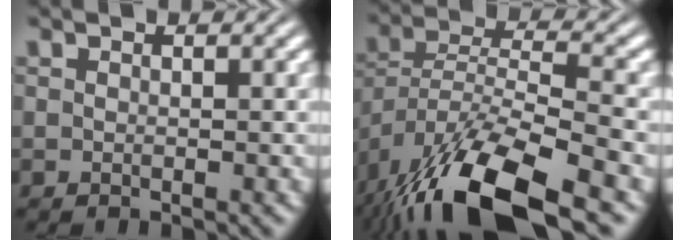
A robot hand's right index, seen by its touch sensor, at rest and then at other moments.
{"total": 9.3, "force": [-4.5, 4.3, 7.0], "torque": [-0.139, -0.030, -0.057]}